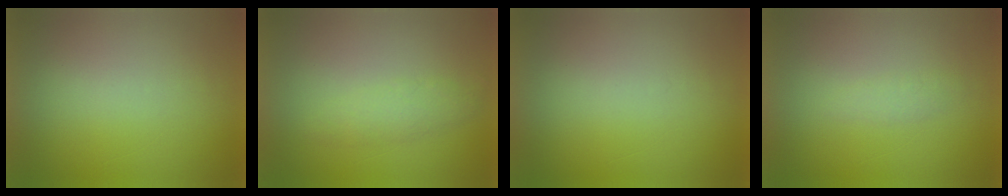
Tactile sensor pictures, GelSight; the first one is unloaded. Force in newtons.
{"total": 2.5}
{"total": 0.0}
{"total": 1.3}